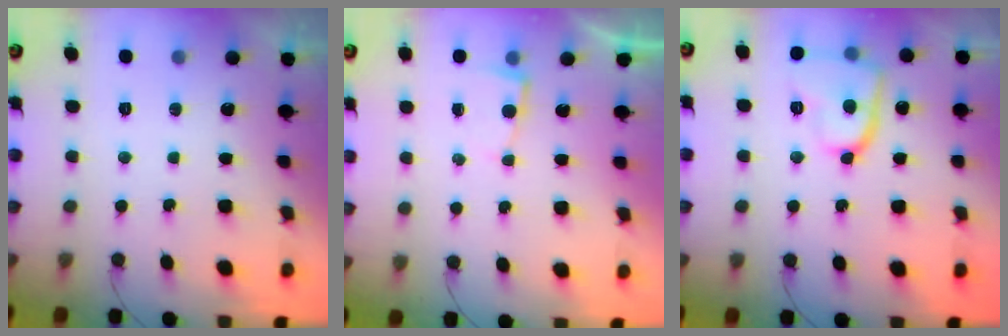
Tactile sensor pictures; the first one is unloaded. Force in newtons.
{"total": 2.3, "press": 2.3, "slide": 0.3}
{"total": 13.3, "press": 13.2, "slide": 1.5}